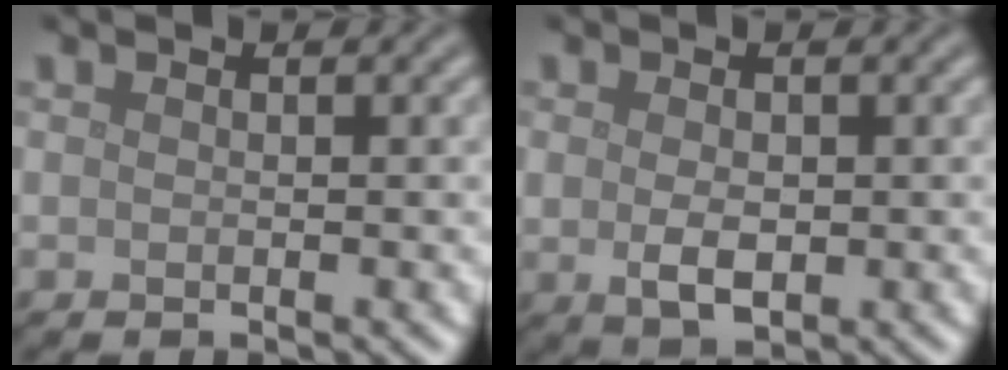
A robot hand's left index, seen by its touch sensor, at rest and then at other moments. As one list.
[{"total": 2.8, "force": [-0.2, 1.7, 2.2], "torque": [-0.043, -0.005, 0.001]}]